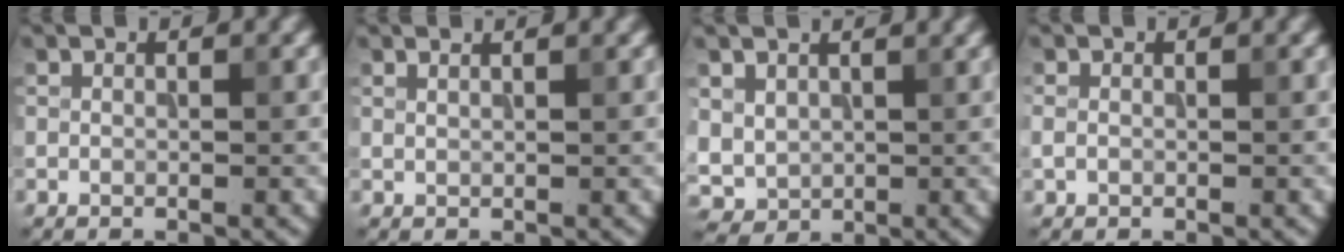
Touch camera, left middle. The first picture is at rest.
{"total": 2.0, "force": [1.4, 0.8, 1.1], "torque": [-0.001, 0.001, 0.003]}
{"total": 3.7, "force": [1.5, 3.0, 1.6], "torque": [-0.049, 0.003, 0.035]}
{"total": 0.9, "force": [-0.1, 0.7, 0.5], "torque": [-0.013, -0.001, -0.004]}